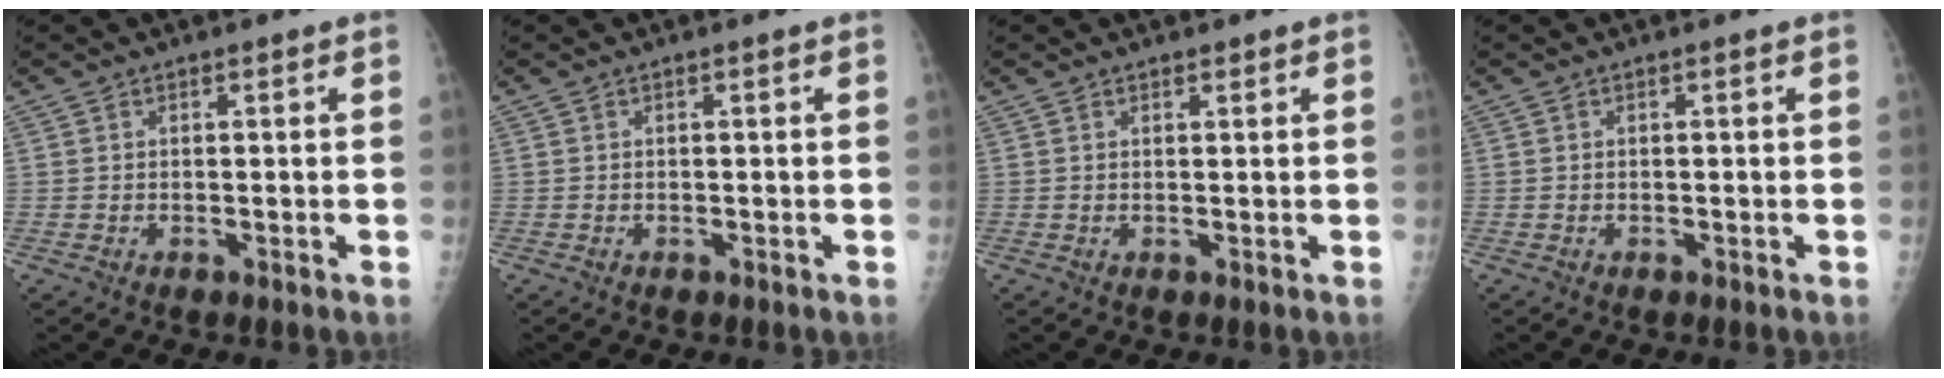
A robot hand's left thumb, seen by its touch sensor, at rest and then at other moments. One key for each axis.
{"total": 0.0}
{"total": 0.8, "fx": 0.7, "fy": 0.4, "fz": 0.2, "tx": 0.001, "ty": -0.004, "tz": 0.010}
{"total": 0.0}